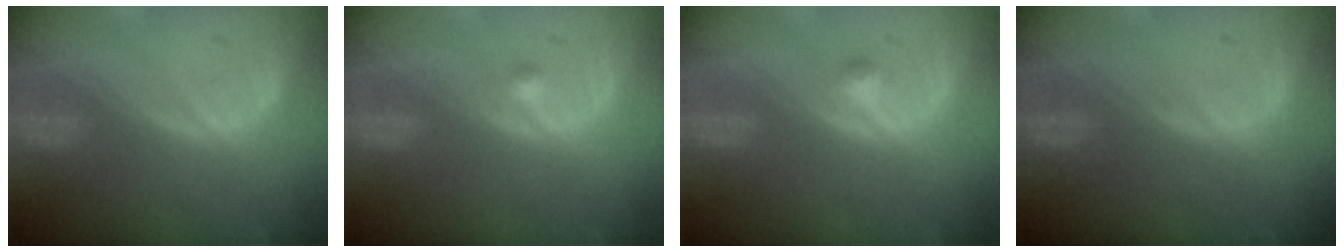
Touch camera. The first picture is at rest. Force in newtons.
{"total": 0.9, "press": 0.7, "slide": 0.6}
{"total": 1.5, "press": 1.3, "slide": 0.8}
{"total": 0.0}